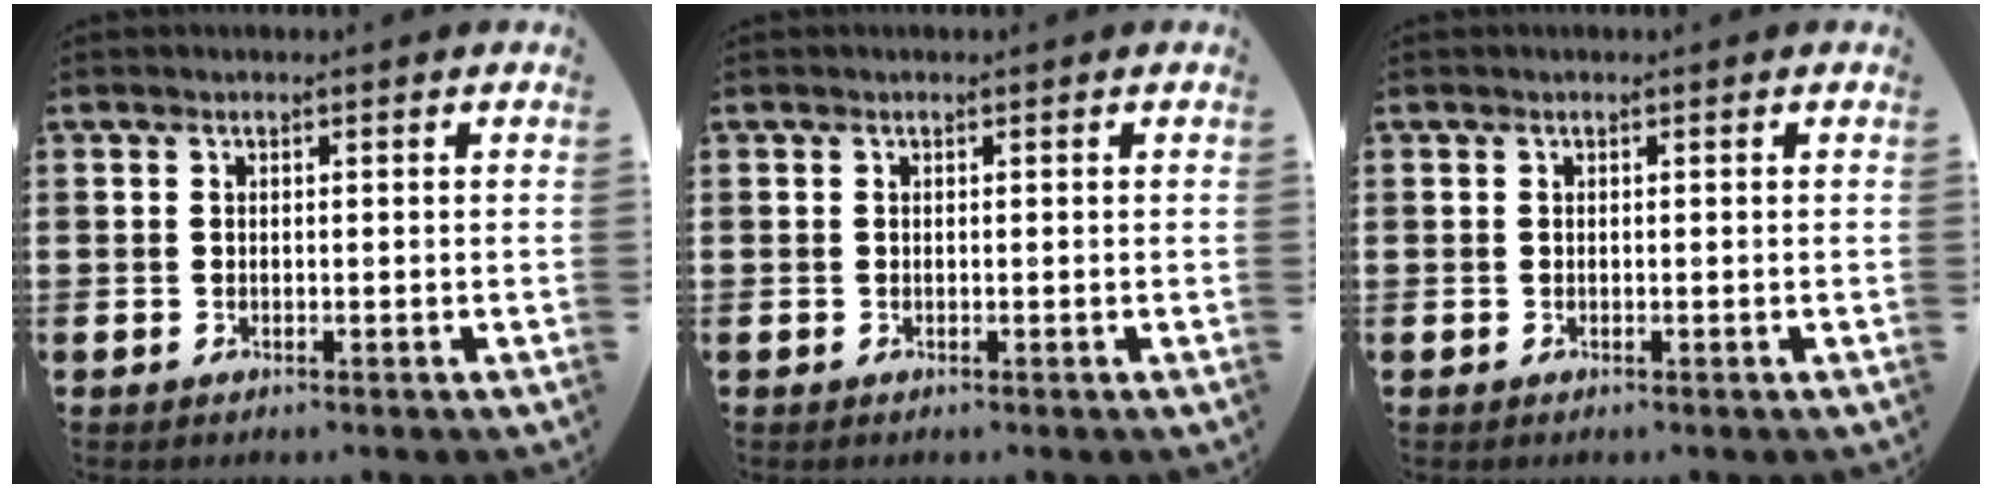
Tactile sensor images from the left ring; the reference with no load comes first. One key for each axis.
{"total": 0.0}
{"total": 0.0}